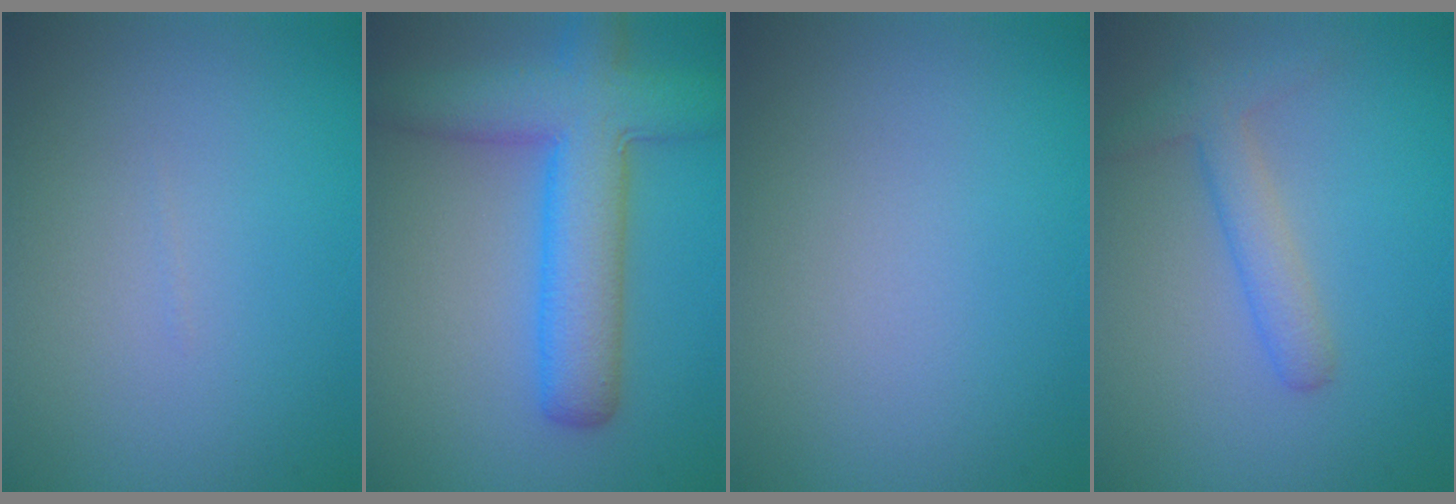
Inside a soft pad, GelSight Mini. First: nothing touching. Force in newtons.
{"total": 7.5, "press": 7.5, "slide": 0.3}
{"total": 0.0}
{"total": 2.7, "press": 2.7, "slide": 0.1}